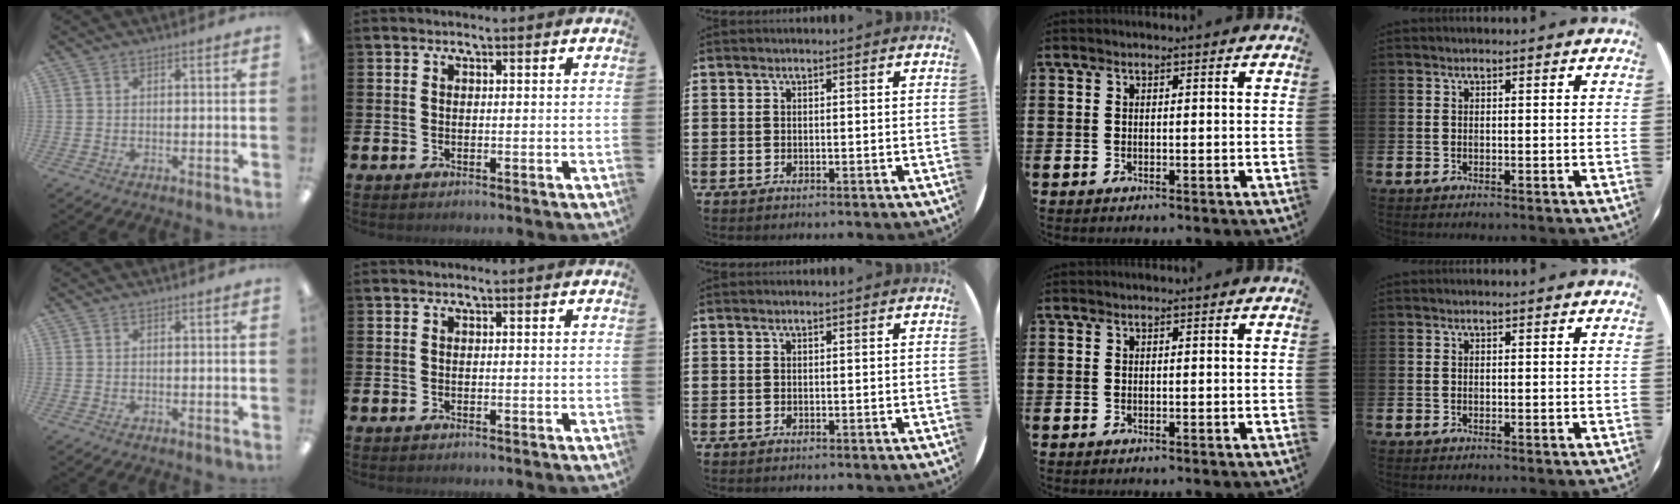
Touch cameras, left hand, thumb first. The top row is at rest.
{}